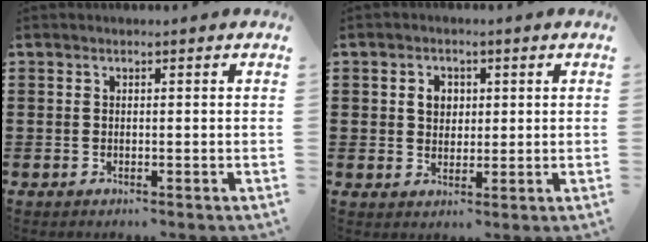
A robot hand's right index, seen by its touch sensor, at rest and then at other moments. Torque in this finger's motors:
{"motor_torque": [0.67, -0.02, 0.10, 0.02]}